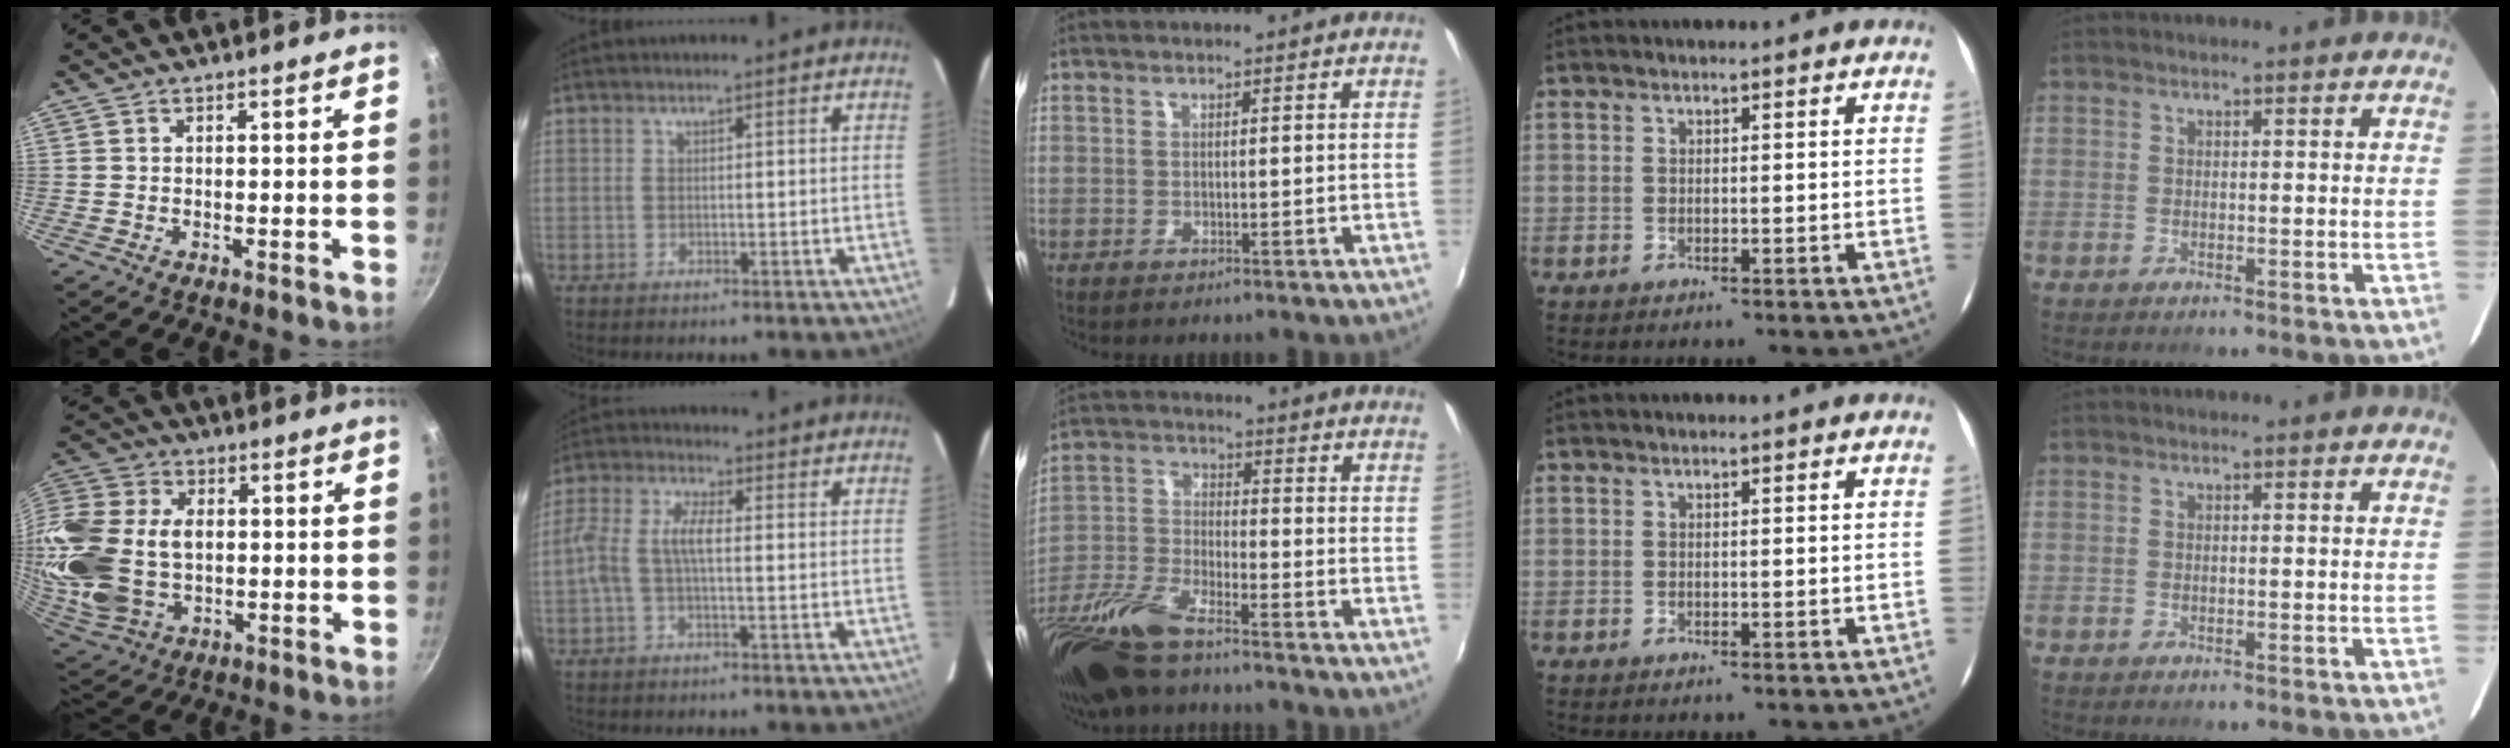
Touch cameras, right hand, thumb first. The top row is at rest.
{"thumb": {"total": 23.3, "force": [0.3, 16.7, 16.2], "torque": [-0.360, 0.020, 0.013]}, "index": {"total": 5.5, "force": [-0.6, 1.8, 5.2], "torque": [-0.116, 0.016, -0.013]}, "middle": {"total": 15.5, "force": [-11.8, 3.6, 9.4], "torque": [-0.204, -0.036, -0.232]}}